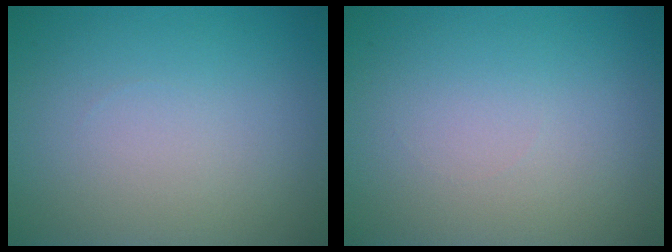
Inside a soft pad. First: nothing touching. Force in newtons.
{"total": 0.0}